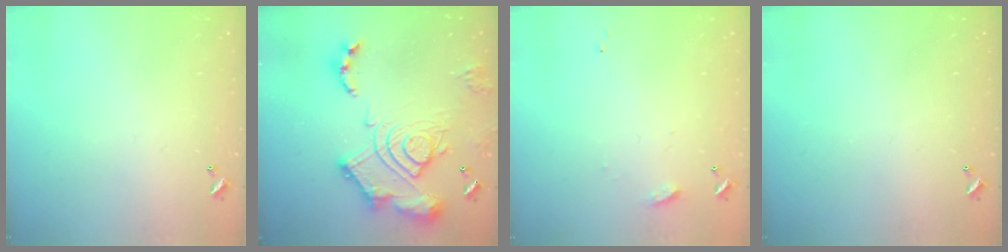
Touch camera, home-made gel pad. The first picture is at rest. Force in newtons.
{"total": 21.5, "press": 21.4, "slide": 2.5}
{"total": 7.2, "press": 7.2, "slide": 0.7}
{"total": 0.0}